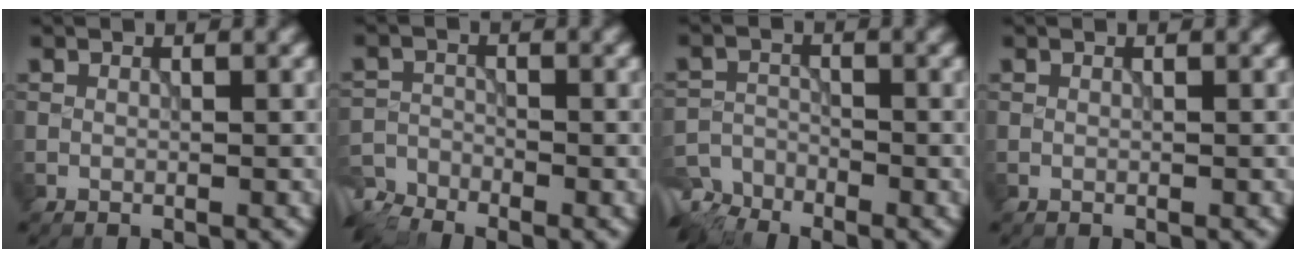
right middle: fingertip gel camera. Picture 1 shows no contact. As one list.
[{"total": 4.5, "force": [-4.2, 1.3, 1.1], "torque": [-0.026, -0.014, -0.080]}, {"total": 5.0, "force": [-4.7, 1.6, 1.0], "torque": [-0.028, -0.014, -0.086]}, {"total": 0.0}]